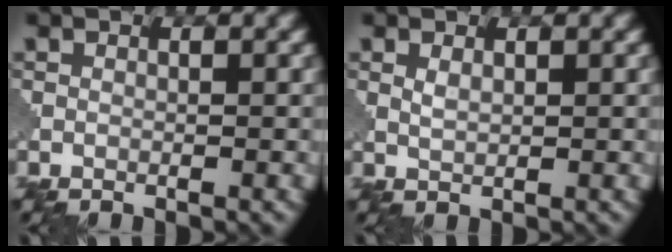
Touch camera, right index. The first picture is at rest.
{"total": 0.9, "force": [0.8, 0.4, 0.4], "torque": [-0.012, -0.003, 0.018]}